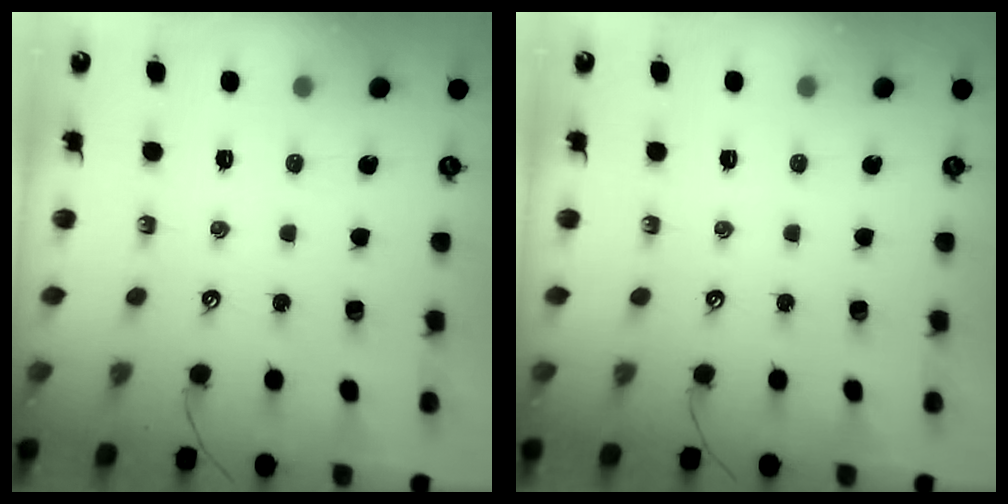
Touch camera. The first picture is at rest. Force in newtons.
{"total": 0.0}